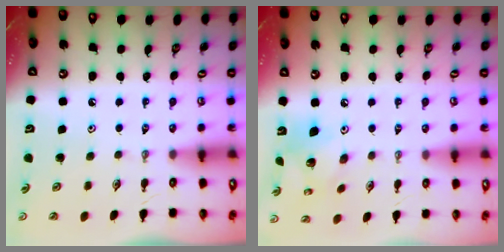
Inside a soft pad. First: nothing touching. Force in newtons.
{"total": 10.4, "press": 10.3, "slide": 0.9}